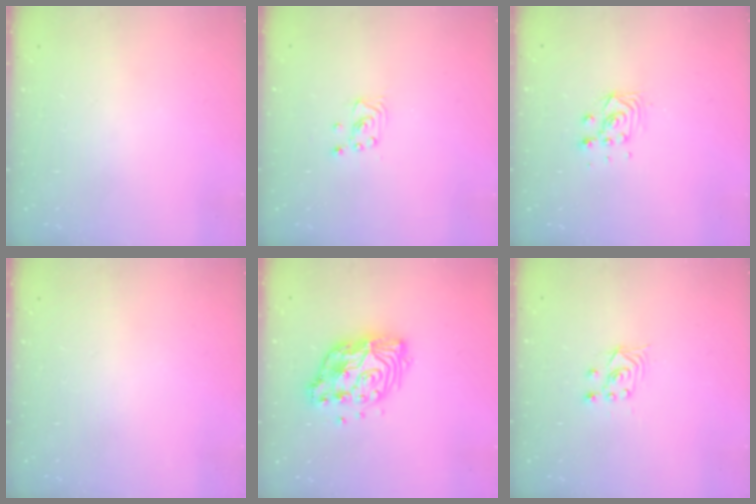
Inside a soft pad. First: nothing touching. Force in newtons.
{"total": 2.2, "press": 2.2, "slide": 0.2}
{"total": 7.3, "press": 7.3, "slide": 0.4}
{"total": 0.0}
{"total": 13.5, "press": 13.4, "slide": 1.2}
{"total": 3.5, "press": 3.0, "slide": 1.7}